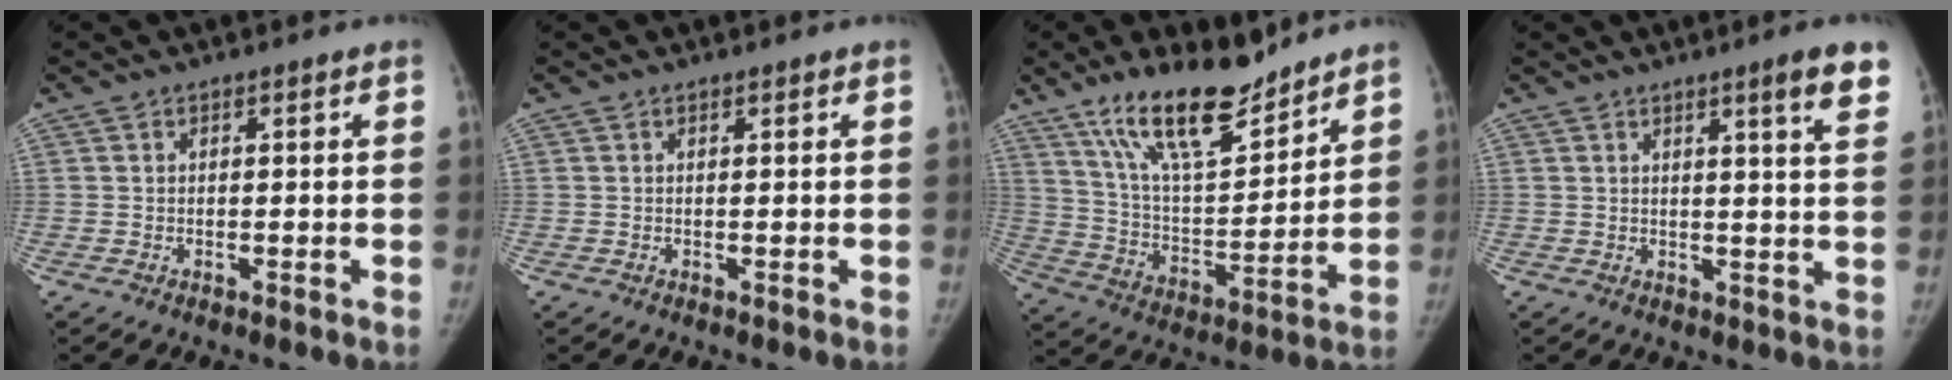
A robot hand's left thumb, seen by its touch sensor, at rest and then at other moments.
{"total": 0.0}
{"total": 18.2, "force": [13.6, 6.1, 10.6], "torque": [-0.143, -0.079, 0.244]}
{"total": 7.2, "force": [4.6, 0.2, 5.6], "torque": [-0.061, -0.022, 0.053]}